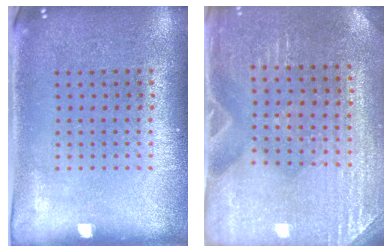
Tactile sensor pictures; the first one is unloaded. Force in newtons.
{"total": 2.9, "press": 2.9, "slide": 0.3}